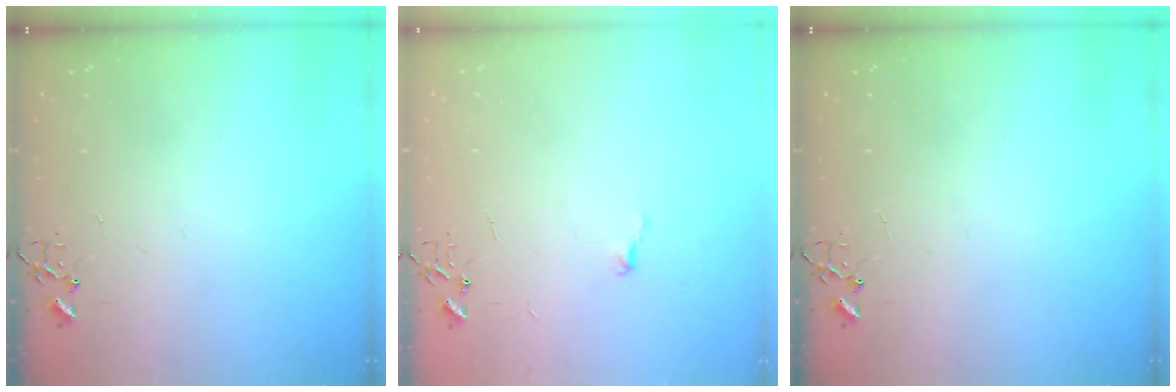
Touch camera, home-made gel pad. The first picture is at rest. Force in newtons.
{"total": 3.7, "press": 3.7, "slide": 0.3}
{"total": 0.0}